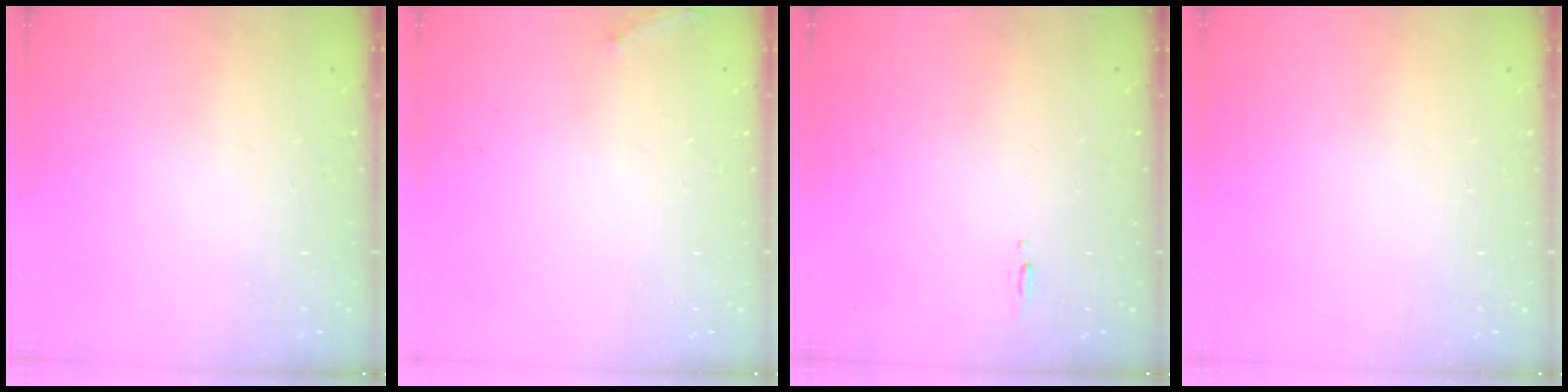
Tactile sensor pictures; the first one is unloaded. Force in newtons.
{"total": 5.6, "press": 5.3, "slide": 1.7}
{"total": 5.0, "press": 4.7, "slide": 1.8}
{"total": 0.0}